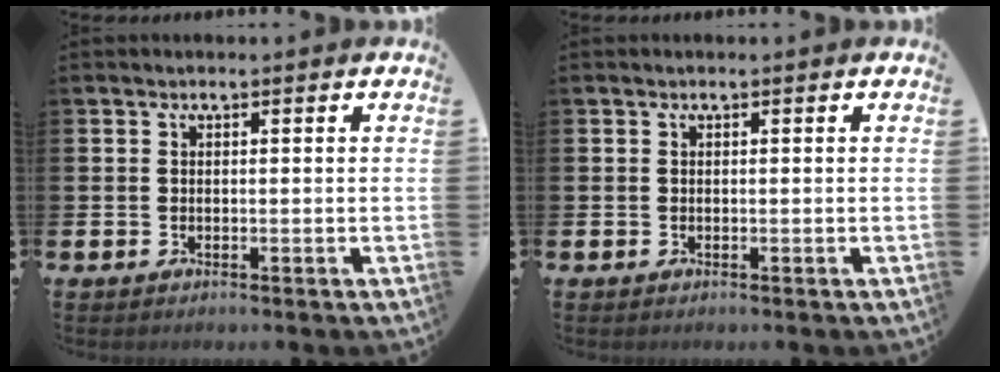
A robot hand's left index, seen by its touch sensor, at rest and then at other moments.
{"total": 0.0}